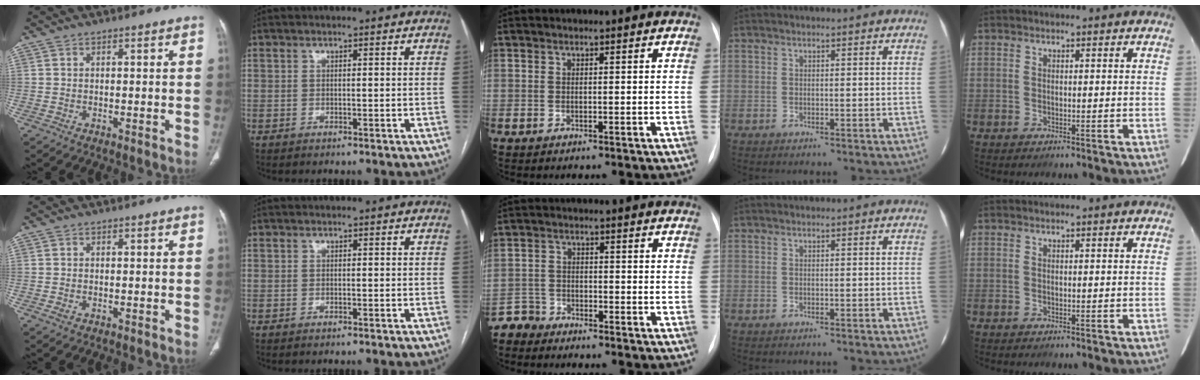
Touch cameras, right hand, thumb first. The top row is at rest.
{"thumb": {"total": 1.1, "force": [-0.3, 0.7, 0.8], "torque": [-0.022, 0.003, -0.005]}, "middle": {"total": 3.0, "force": [-2.8, 0.6, -1.1], "torque": [0.026, -0.008, -0.054]}}